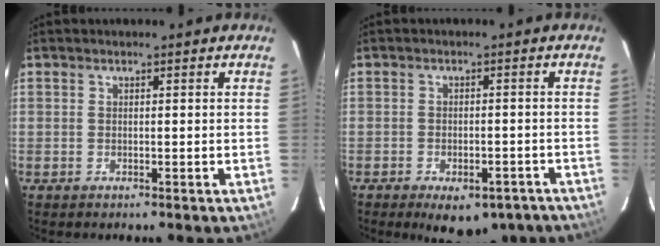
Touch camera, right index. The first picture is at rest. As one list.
[{"total": 11.5, "force": [-8.3, 5.5, 5.8], "torque": [-0.101, 0.003, -0.094]}]